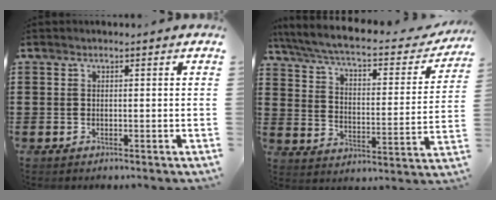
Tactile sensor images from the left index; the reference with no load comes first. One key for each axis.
{"total": 5.5, "fx": 4.7, "fy": 0.5, "fz": 2.8, "tx": -0.078, "ty": -0.038, "tz": 0.073}